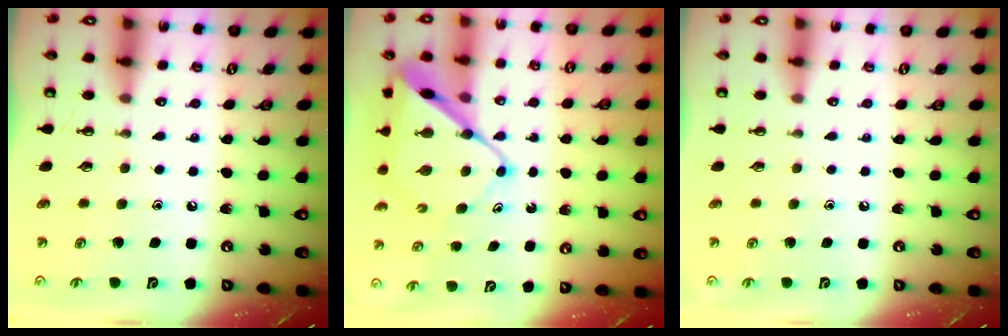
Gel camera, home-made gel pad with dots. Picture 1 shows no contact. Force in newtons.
{"total": 12.5, "press": 12.5, "slide": 1.1}
{"total": 0.0}